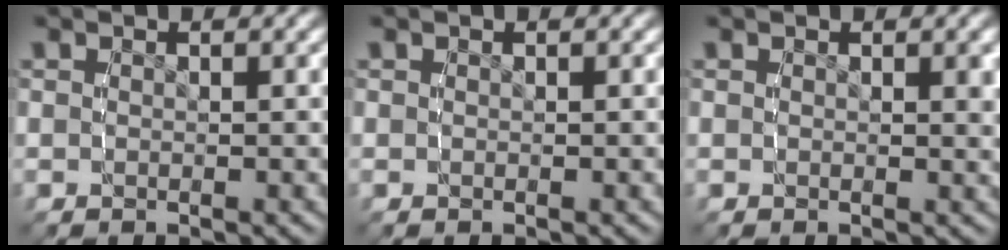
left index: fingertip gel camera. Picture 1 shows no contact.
{"total": 0.0}
{"total": 0.7, "force": [0.3, 0.0, 0.6], "torque": [-0.003, -0.006, 0.003]}